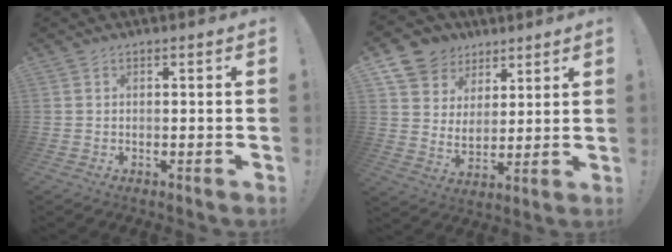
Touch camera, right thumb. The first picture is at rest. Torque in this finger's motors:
{"motor_torque": [0.48, 0.70, 0.03, 0.03, 0.01]}